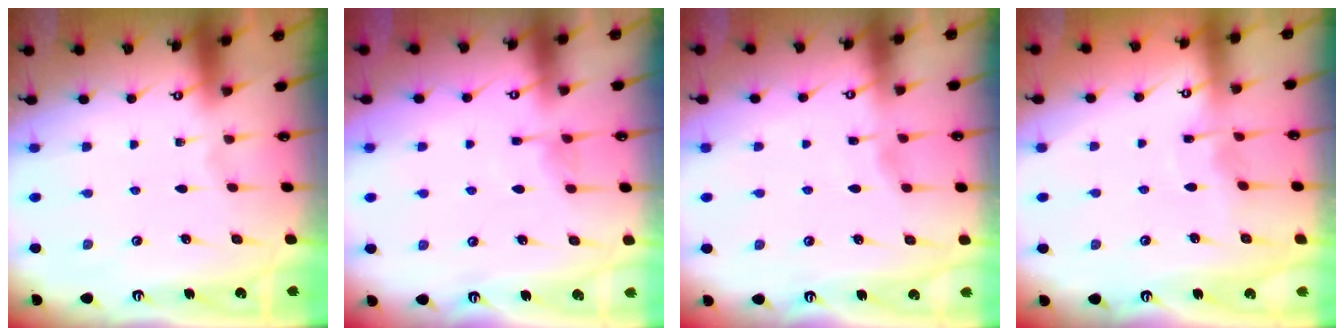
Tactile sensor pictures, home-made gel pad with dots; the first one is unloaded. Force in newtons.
{"total": 6.0, "press": 6.0, "slide": 0.6}
{"total": 2.6, "press": 2.6, "slide": 0.3}
{"total": 2.9, "press": 2.9, "slide": 0.2}